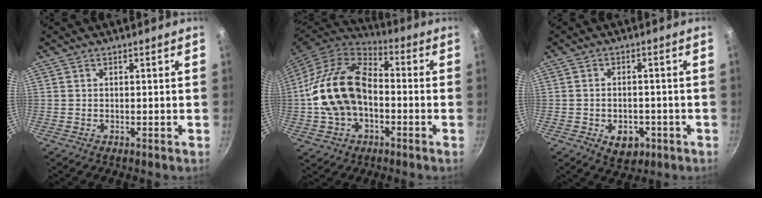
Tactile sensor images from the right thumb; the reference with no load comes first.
{"total": 19.0, "force": [-1.7, 13.0, 13.7], "torque": [-0.248, 0.042, -0.038]}
{"total": 6.1, "force": [-2.3, 4.2, 3.8], "torque": [-0.040, 0.008, -0.022]}